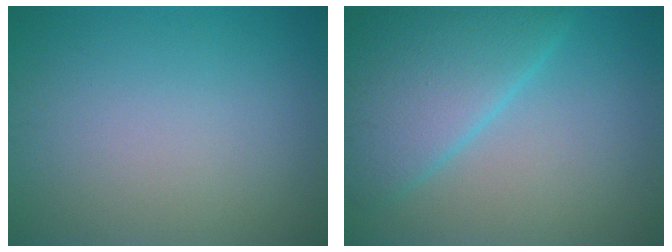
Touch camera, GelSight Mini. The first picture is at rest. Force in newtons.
{"total": 6.8, "press": 6.8, "slide": 0.5}